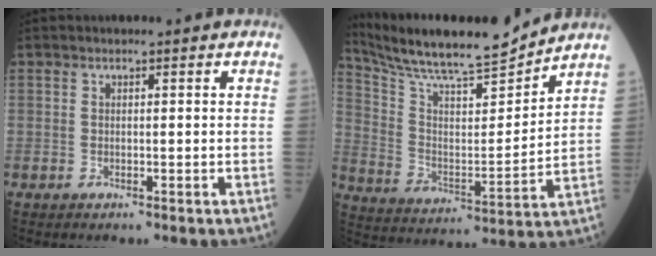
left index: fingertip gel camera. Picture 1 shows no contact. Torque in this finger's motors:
{"motor_torque": [0.87, -1.28, 0.09, 0.08]}